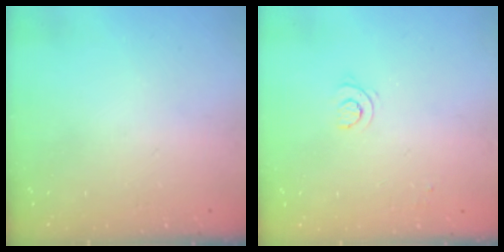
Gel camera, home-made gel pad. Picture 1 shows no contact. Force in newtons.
{"total": 3.9, "press": 3.9, "slide": 0.5}